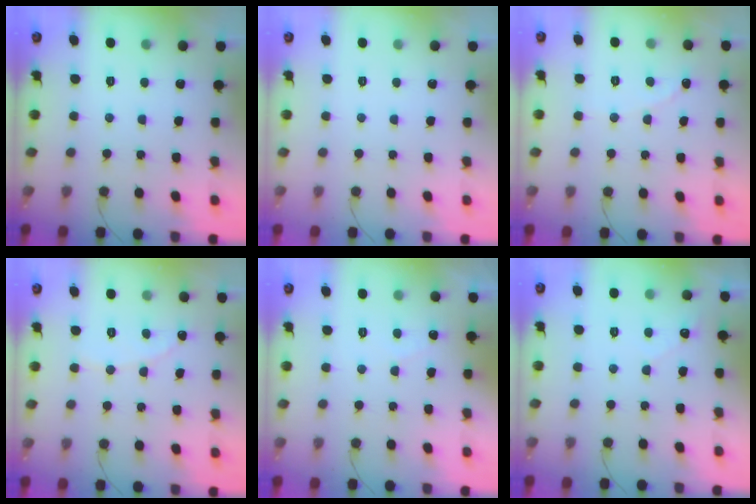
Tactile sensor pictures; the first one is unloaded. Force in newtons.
{"total": 0.0}
{"total": 0.0}
{"total": 1.7, "press": 1.7, "slide": 0.1}
{"total": 1.9, "press": 1.9, "slide": 0.2}
{"total": 1.7, "press": 1.7, "slide": 0.1}